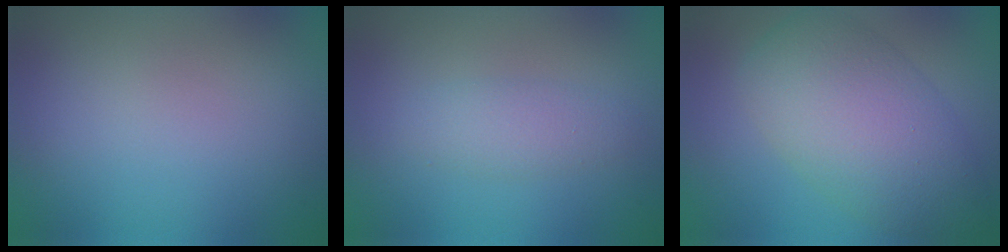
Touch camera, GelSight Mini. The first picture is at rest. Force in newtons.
{"total": 2.0, "press": 2.0, "slide": 0.0}
{"total": 7.8, "press": 7.7, "slide": 0.3}